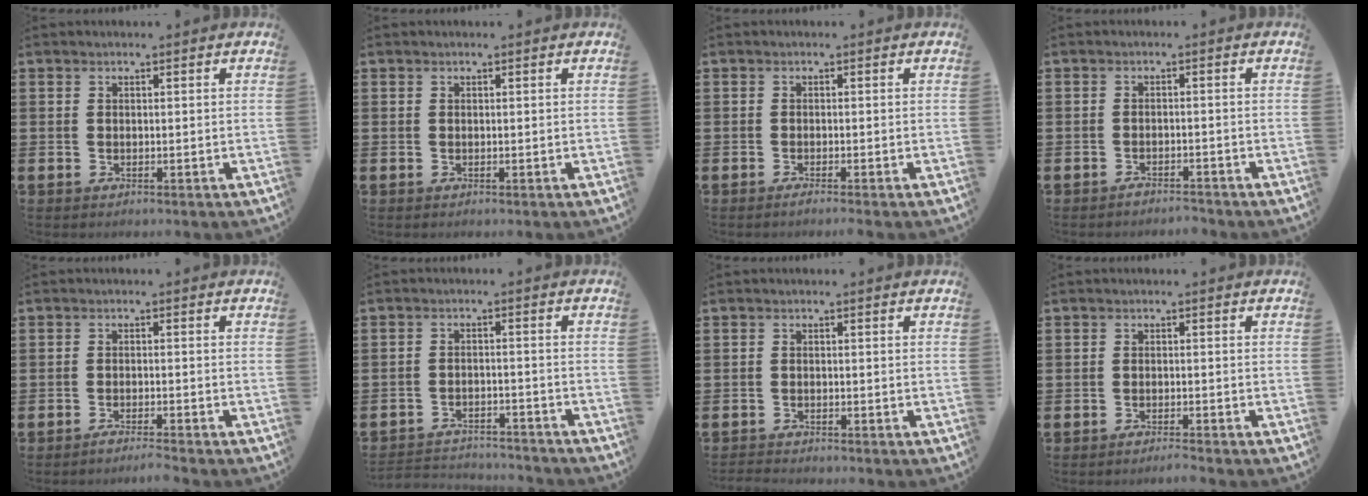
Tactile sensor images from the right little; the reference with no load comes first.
{"total": 0.0}
{"total": 0.7, "force": [-0.5, -0.1, 0.5], "torque": [-0.006, -0.003, -0.011]}
{"total": 1.6, "force": [-1.6, 0.0, 0.0], "torque": [-0.006, 0.002, -0.032]}
{"total": 1.6, "force": [-1.5, -0.2, 0.5], "torque": [-0.007, 0.001, -0.029]}
{"total": 2.9, "force": [-2.9, 0.3, -0.1], "torque": [-0.005, 0.003, -0.063]}
{"total": 1.0, "force": [-1.0, 0.0, 0.0], "torque": [-0.003, -0.001, -0.020]}
{"total": 1.2, "force": [-1.1, -0.1, 0.4], "torque": [-0.007, -0.002, -0.021]}